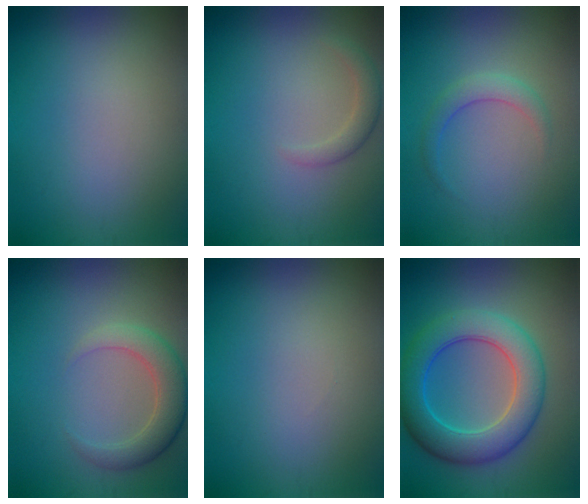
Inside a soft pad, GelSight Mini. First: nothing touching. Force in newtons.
{"total": 1.7, "press": 1.7, "slide": 0.2}
{"total": 1.9, "press": 1.9, "slide": 0.1}
{"total": 4.0, "press": 3.9, "slide": 0.4}
{"total": 0.0}
{"total": 7.5, "press": 7.5, "slide": 0.1}